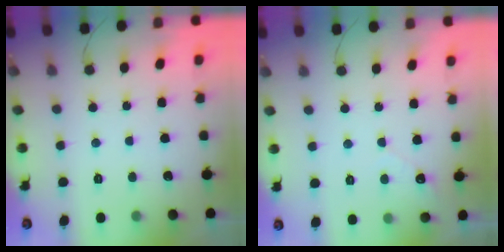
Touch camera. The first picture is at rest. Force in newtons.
{"total": 1.7, "press": 1.7, "slide": 0.1}